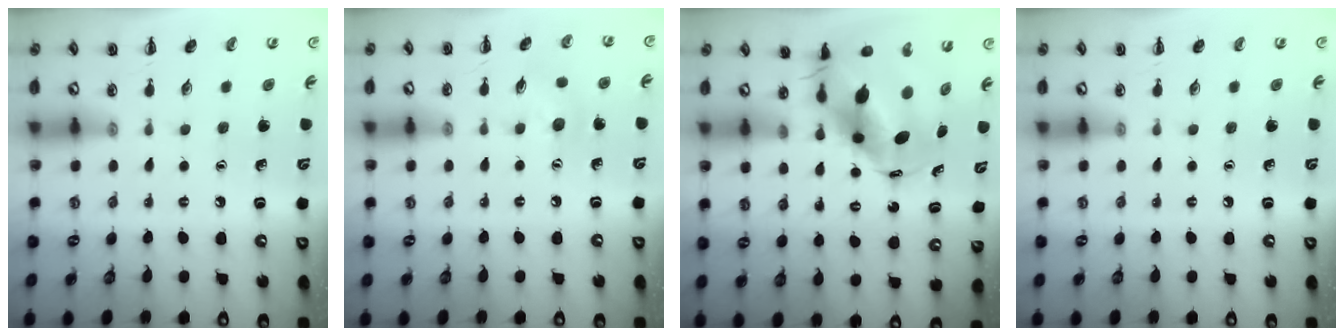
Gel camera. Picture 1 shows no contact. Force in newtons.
{"total": 6.1, "press": 6.0, "slide": 1.2}
{"total": 9.0, "press": 8.7, "slide": 2.4}
{"total": 0.0}